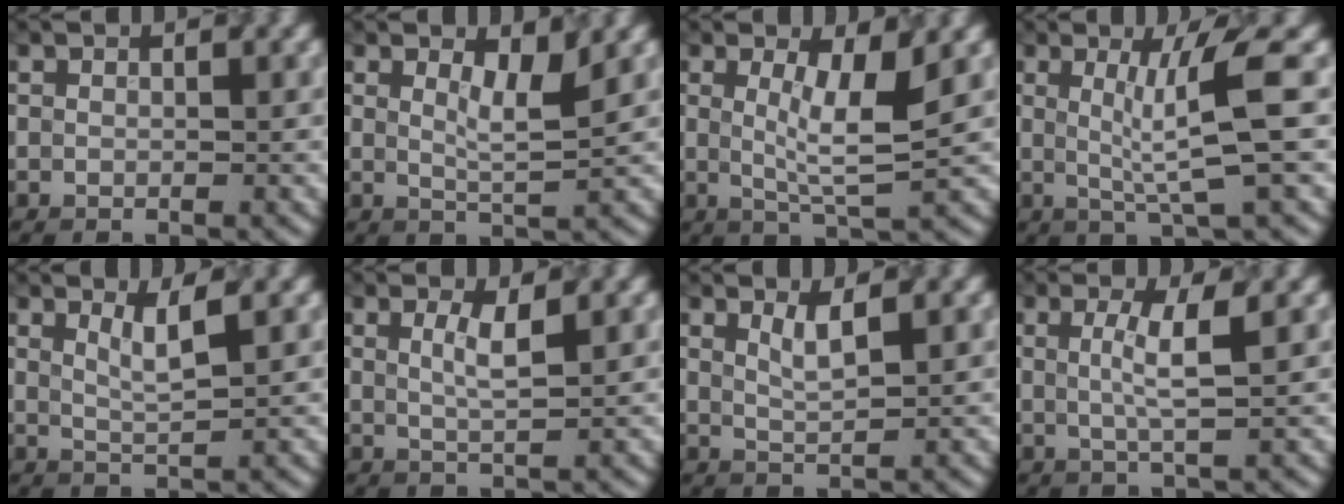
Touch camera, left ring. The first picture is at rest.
{"total": 2.7, "force": [1.1, 0.6, 2.4], "torque": [-0.036, -0.006, 0.019]}
{"total": 4.3, "force": [1.0, 0.9, 4.1], "torque": [-0.076, -0.009, 0.018]}
{"total": 4.8, "force": [0.7, 0.3, 4.8], "torque": [-0.085, -0.004, 0.017]}
{"total": 2.4, "force": [1.1, 0.5, 2.0], "torque": [-0.030, -0.005, 0.021]}
{"total": 2.3, "force": [0.8, 0.5, 2.1], "torque": [-0.037, -0.003, 0.013]}
{"total": 1.9, "force": [1.0, 0.5, 1.6], "torque": [-0.027, -0.004, 0.018]}
{"total": 3.3, "force": [0.6, 0.7, 3.2], "torque": [-0.055, -0.002, 0.008]}